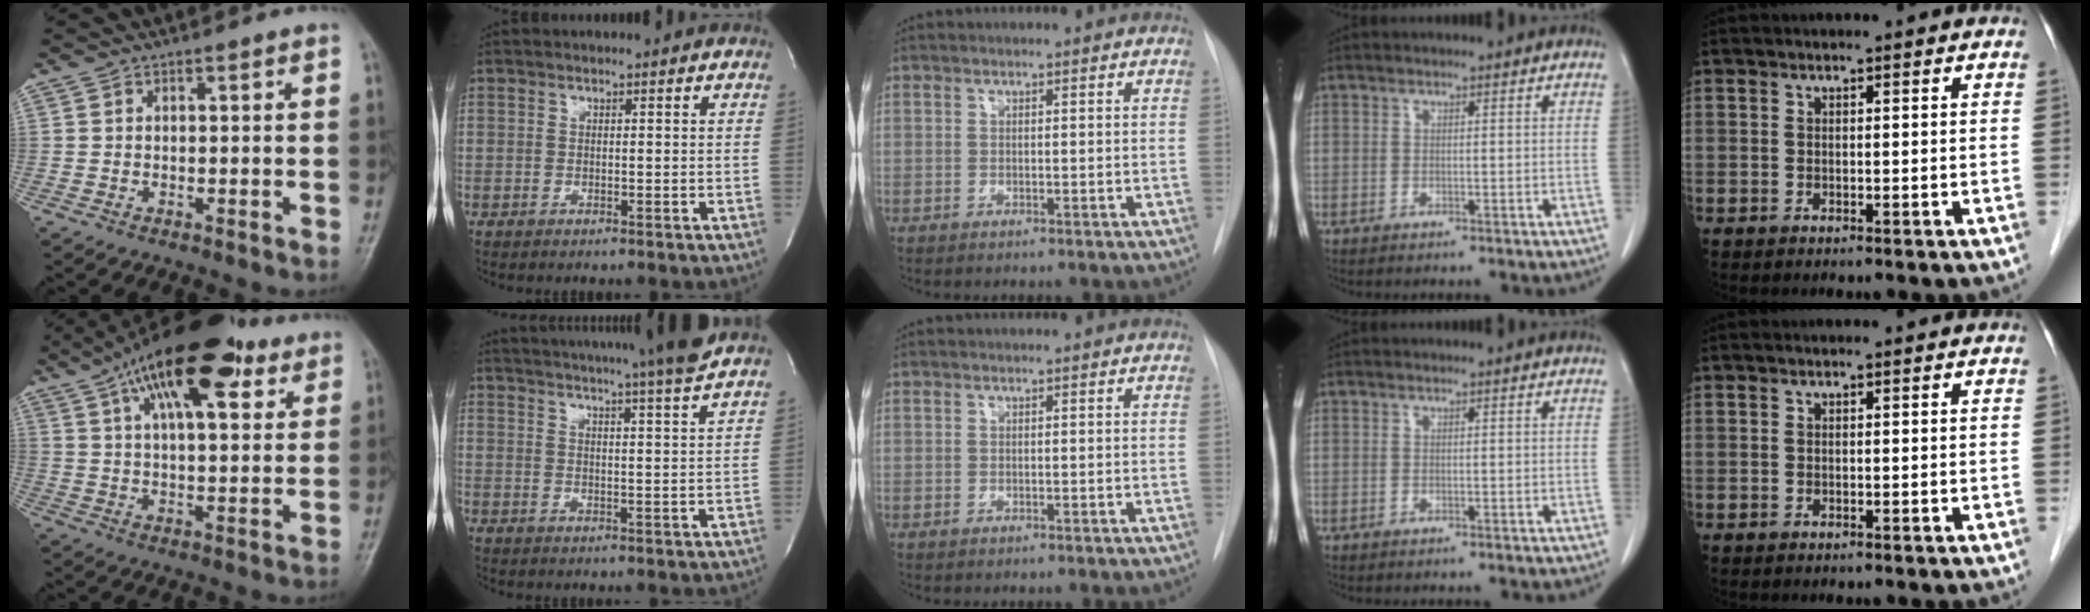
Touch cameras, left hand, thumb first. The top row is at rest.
{"thumb": {"total": 20.6, "force": [11.1, 8.3, 15.2], "torque": [-0.224, -0.007, 0.176]}, "index": {"total": 16.0, "force": [14.1, -1.7, 7.3], "torque": [-0.128, -0.025, 0.187]}}